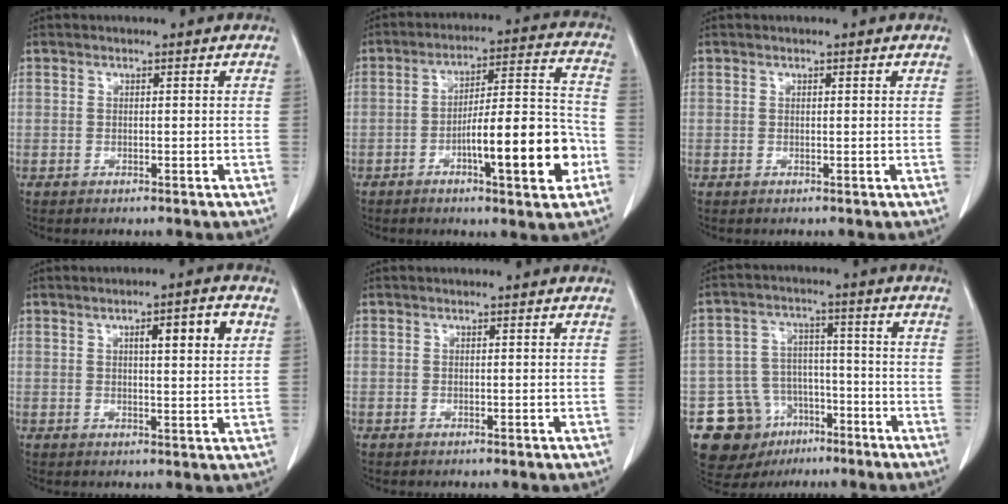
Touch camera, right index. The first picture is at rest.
{"total": 14.9, "force": [-5.2, 2.2, 13.7], "torque": [-0.208, 0.015, -0.076]}
{"total": 0.0}
{"total": 6.4, "force": [2.4, 0.7, 5.9], "torque": [-0.088, 0.006, 0.034]}
{"total": 0.0}
{"total": 11.5, "force": [-6.3, 9.0, 3.2], "torque": [-0.056, 0.041, -0.090]}